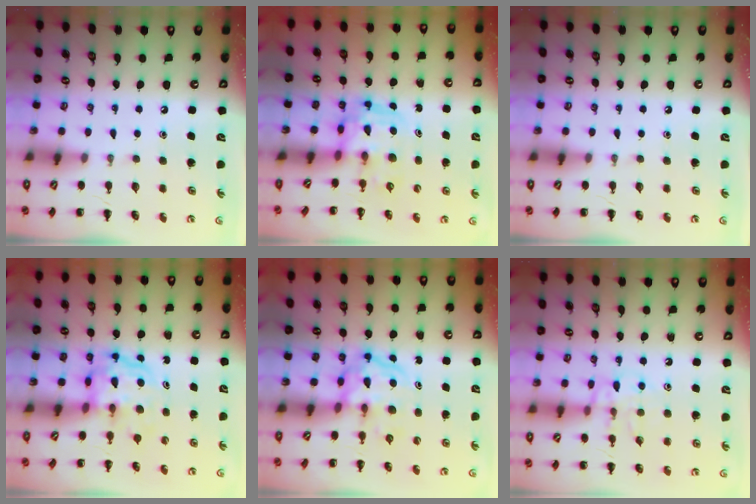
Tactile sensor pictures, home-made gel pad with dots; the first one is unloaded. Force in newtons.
{"total": 3.4, "press": 3.3, "slide": 0.6}
{"total": 0.0}
{"total": 4.0, "press": 4.0, "slide": 0.3}
{"total": 3.9, "press": 3.9, "slide": 0.4}
{"total": 10.1, "press": 10.1, "slide": 0.8}